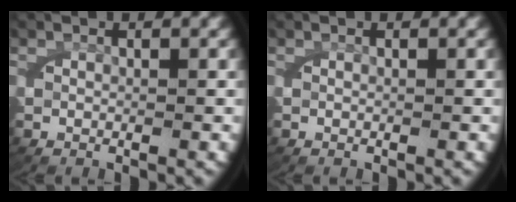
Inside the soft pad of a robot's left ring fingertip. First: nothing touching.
{"total": 0.0}